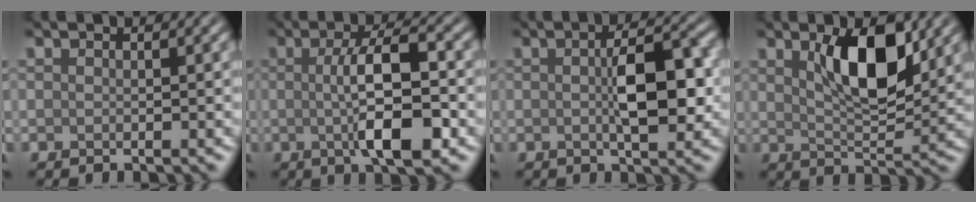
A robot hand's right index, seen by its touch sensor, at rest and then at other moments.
{"total": 6.9, "force": [-0.6, 1.7, 6.6], "torque": [-0.112, 0.003, -0.011]}
{"total": 5.6, "force": [0.1, 2.1, 5.2], "torque": [-0.086, 0.004, 0.003]}
{"total": 6.2, "force": [2.5, 2.4, 5.2], "torque": [-0.088, -0.001, 0.041]}